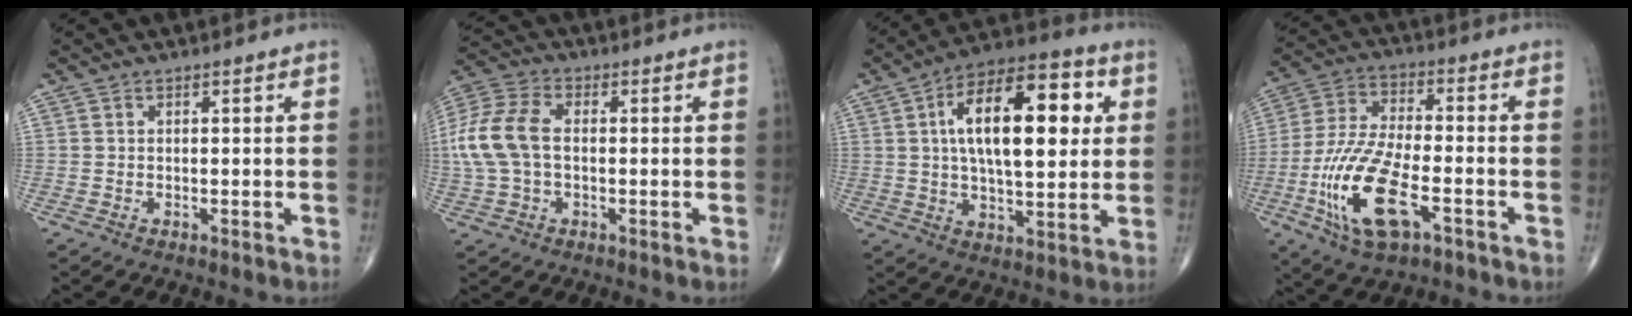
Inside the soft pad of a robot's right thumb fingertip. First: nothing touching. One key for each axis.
{"total": 12.1, "fx": 0.2, "fy": 7.6, "fz": 9.4, "tx": -0.217, "ty": 0.027, "tz": 0.001}
{"total": 20.8, "fx": 4.4, "fy": 9.2, "fz": 18.1, "tx": -0.269, "ty": 0.010, "tz": 0.062}
{"total": 16.5, "fx": -6.1, "fy": 6.6, "fz": 13.8, "tx": -0.292, "ty": 0.019, "tz": -0.109}